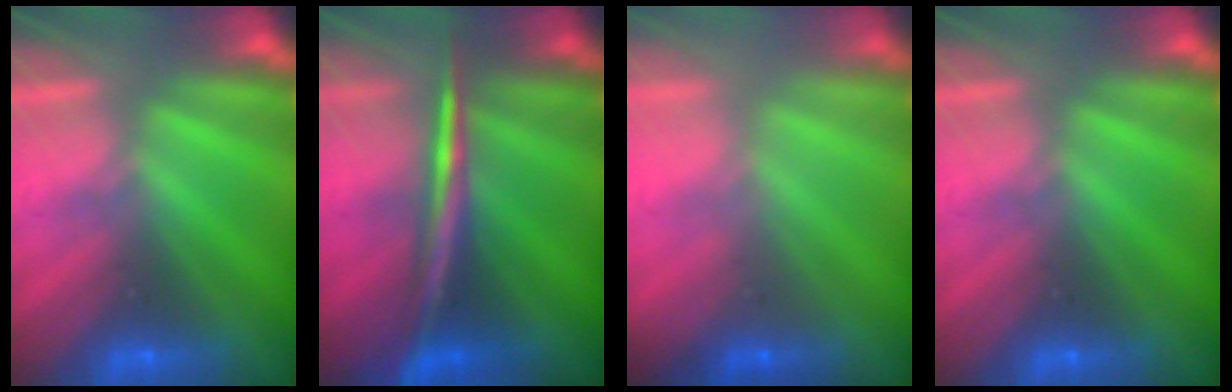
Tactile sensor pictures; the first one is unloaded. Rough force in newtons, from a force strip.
{"total": 2.9}
{"total": 1.5}
{"total": 0.0}